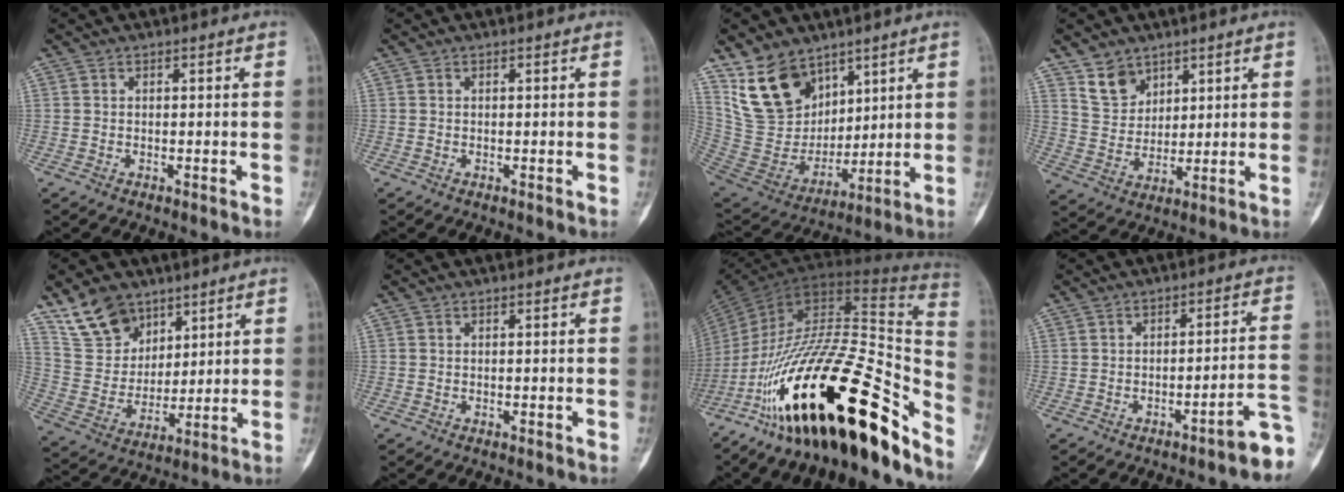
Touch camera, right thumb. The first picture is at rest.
{"total": 0.0}
{"total": 15.3, "force": [9.7, 9.6, 6.8], "torque": [-0.102, -0.050, 0.211]}
{"total": 6.9, "force": [4.8, 4.5, 1.9], "torque": [-0.016, -0.033, 0.102]}
{"total": 12.3, "force": [8.6, 7.7, 4.2], "torque": [-0.052, -0.044, 0.175]}
{"total": 0.0}
{"total": 35.5, "force": [-20.5, 11.5, 26.6], "torque": [-0.366, 0.079, -0.332]}
{"total": 7.6, "force": [-4.3, 1.4, 6.1], "torque": [-0.058, 0.042, -0.052]}